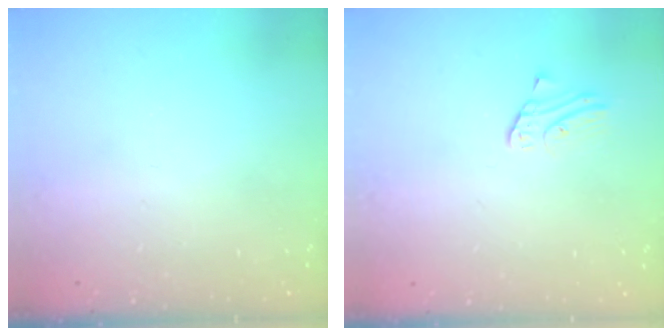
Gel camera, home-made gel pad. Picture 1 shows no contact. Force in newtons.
{"total": 1.4, "press": 1.4, "slide": 0.1}